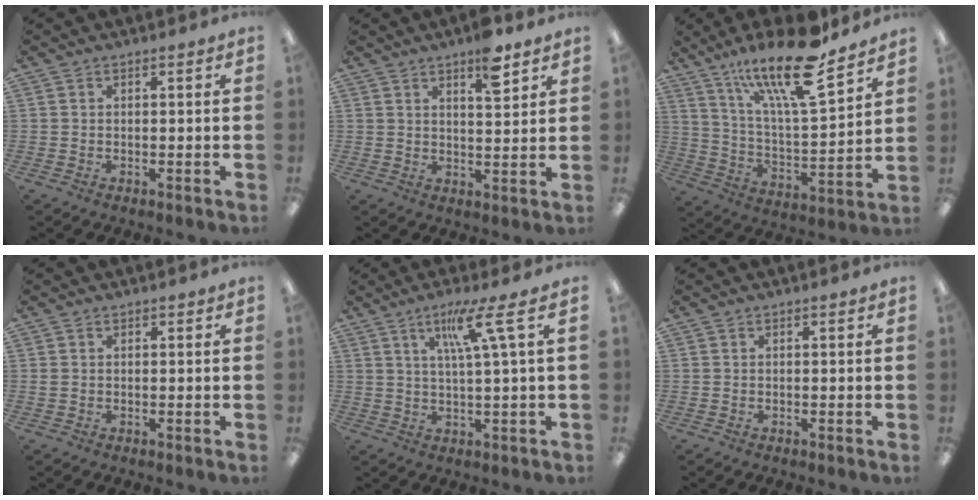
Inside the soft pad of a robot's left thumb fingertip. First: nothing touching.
{"total": 7.6, "force": [5.2, 2.3, 5.0], "torque": [-0.063, -0.029, 0.083]}
{"total": 20.9, "force": [15.2, 5.1, 13.5], "torque": [-0.233, -0.094, 0.251]}
{"total": 0.6, "force": [0.3, 0.4, 0.4], "torque": [-0.008, 0.003, 0.005]}
{"total": 9.3, "force": [4.1, 0.4, 8.3], "torque": [-0.163, 0.000, 0.064]}
{"total": 0.0}